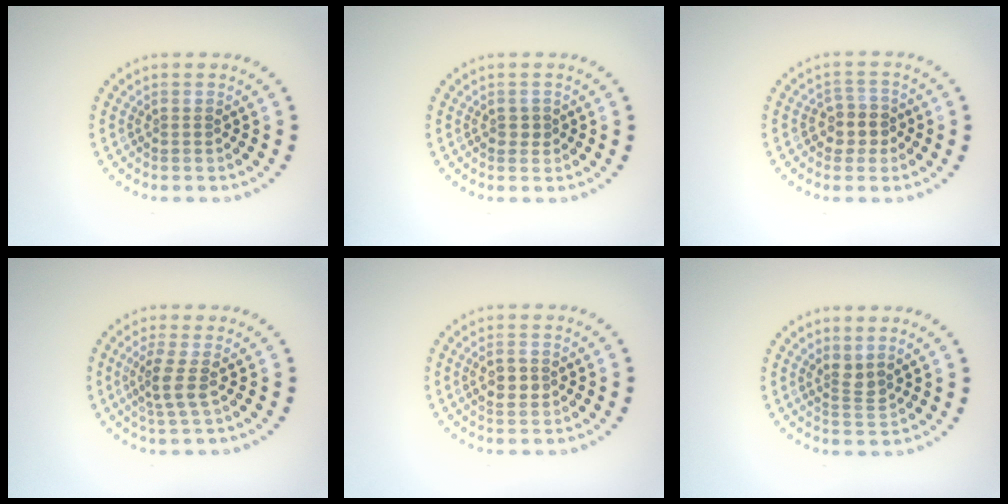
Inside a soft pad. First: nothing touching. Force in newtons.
{"total": 1.1, "press": 1.1, "slide": 0.2}
{"total": 2.3, "press": 2.0, "slide": 1.1}
{"total": 2.5, "press": 1.9, "slide": 1.6}
{"total": 2.1, "press": 2.1, "slide": 0.2}
{"total": 1.7, "press": 1.3, "slide": 1.1}